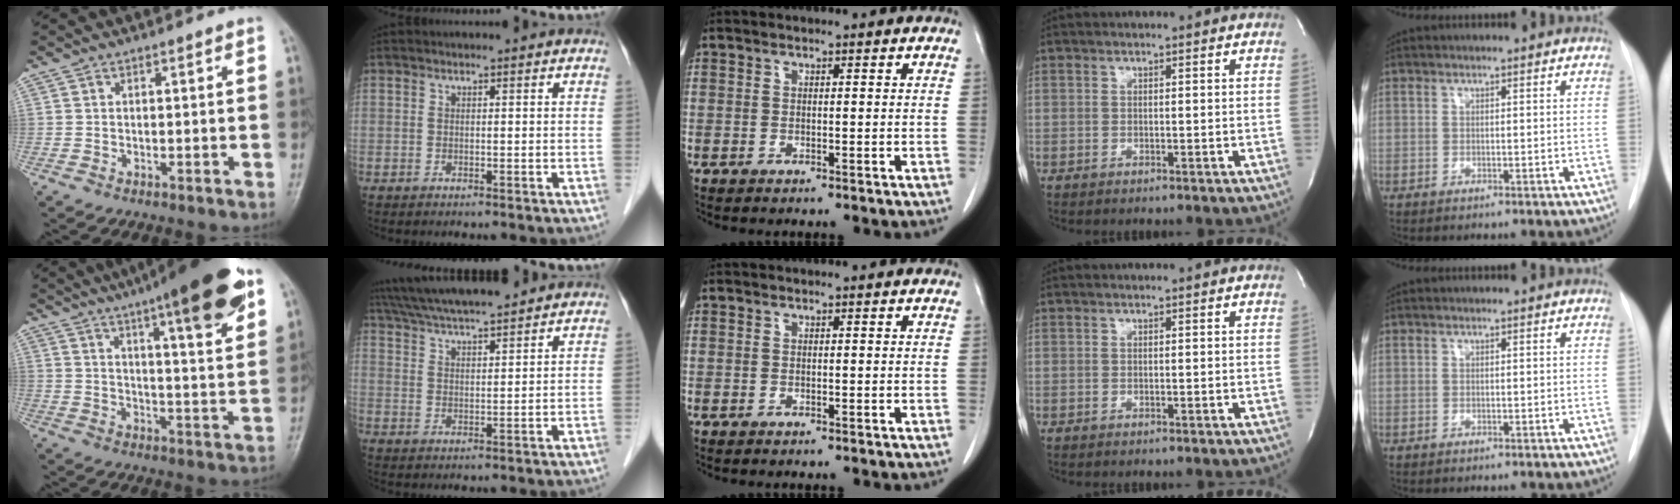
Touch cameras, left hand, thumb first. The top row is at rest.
{"thumb": {"total": 20.7, "force": [12.4, 3.7, 16.1], "torque": [-0.218, -0.034, 0.174]}, "index": {"total": 13.8, "force": [12.3, 1.2, 6.0], "torque": [-0.112, 0.033, 0.199]}}